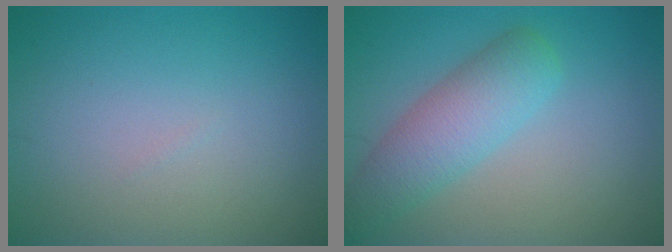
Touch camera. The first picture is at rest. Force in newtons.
{"total": 5.8, "press": 5.8, "slide": 0.2}